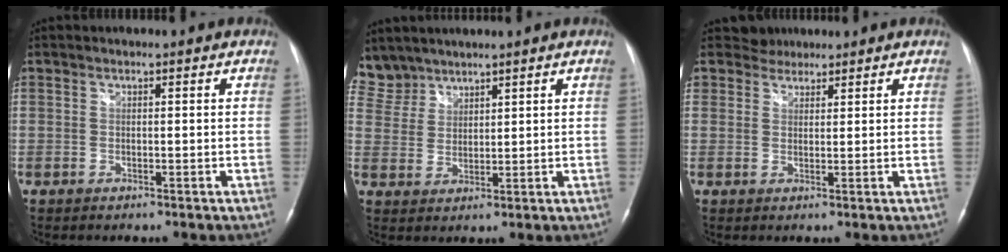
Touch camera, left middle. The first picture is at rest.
{"total": 6.6, "force": [5.9, 3.1, -0.2], "torque": [0.003, 0.009, 0.128]}
{"total": 2.6, "force": [2.1, 1.2, -0.6], "torque": [0.014, 0.003, 0.031]}